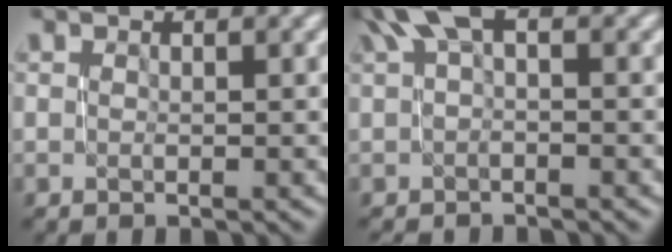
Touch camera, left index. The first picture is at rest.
{"total": 2.9, "force": [1.3, 0.8, 2.5], "torque": [-0.053, 0.005, 0.019]}